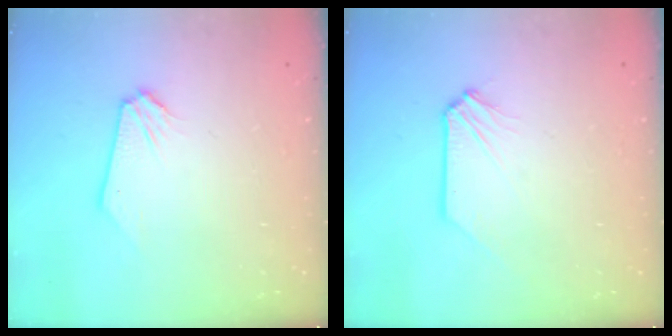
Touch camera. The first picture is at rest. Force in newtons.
{"total": 0.0}